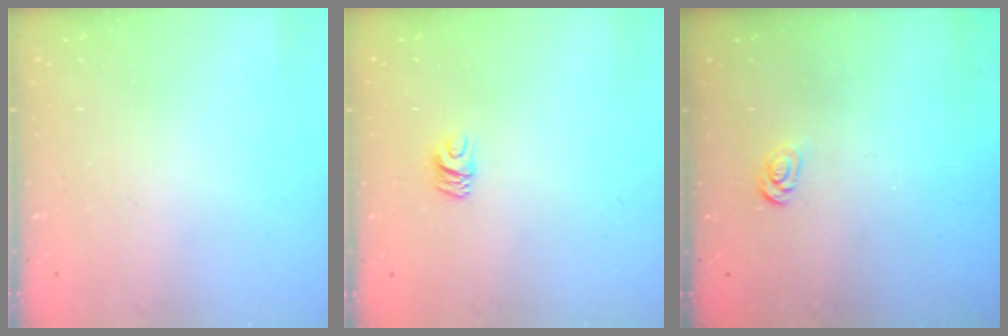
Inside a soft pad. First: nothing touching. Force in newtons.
{"total": 5.5, "press": 5.5, "slide": 0.4}
{"total": 2.6, "press": 2.6, "slide": 0.4}